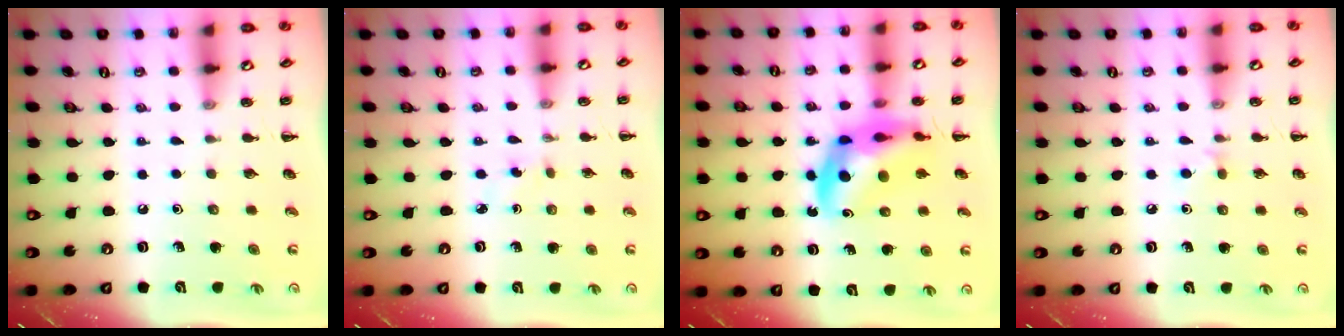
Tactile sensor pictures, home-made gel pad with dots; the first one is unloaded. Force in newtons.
{"total": 2.3, "press": 2.1, "slide": 0.9}
{"total": 12.5, "press": 12.1, "slide": 3.4}
{"total": 3.7, "press": 3.4, "slide": 1.5}